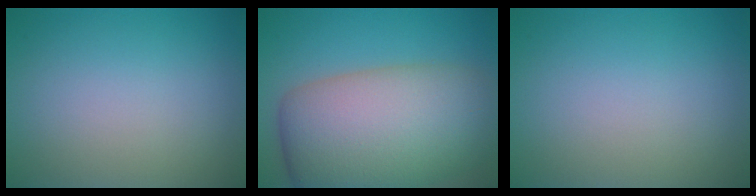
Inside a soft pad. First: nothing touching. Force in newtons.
{"total": 12.7, "press": 12.7, "slide": 0.6}
{"total": 0.0}